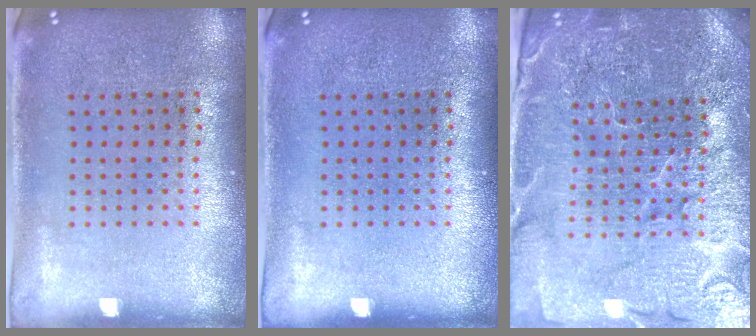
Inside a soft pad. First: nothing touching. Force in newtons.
{"total": 0.0}
{"total": 5.1, "press": 4.8, "slide": 1.9}